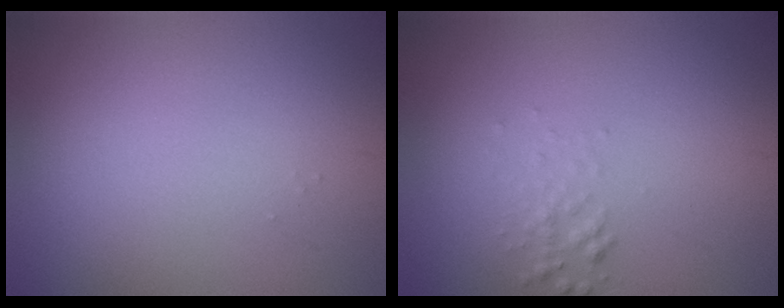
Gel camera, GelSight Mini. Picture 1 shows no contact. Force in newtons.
{"total": 1.1, "press": 1.1, "slide": 0.0}